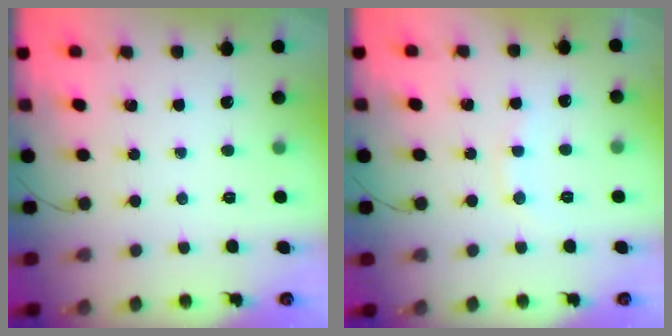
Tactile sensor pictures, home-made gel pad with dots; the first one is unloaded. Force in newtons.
{"total": 5.9, "press": 5.8, "slide": 1.2}